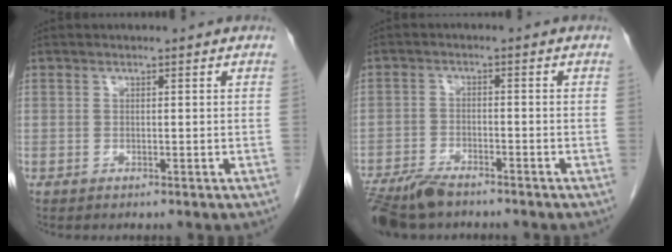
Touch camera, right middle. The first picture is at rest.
{"total": 7.8, "force": [-6.5, 2.2, 3.7], "torque": [-0.064, -0.016, -0.113]}